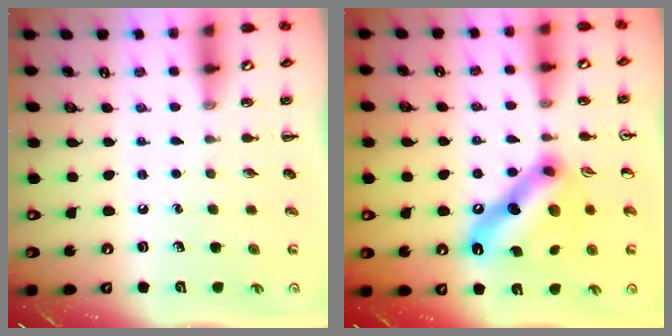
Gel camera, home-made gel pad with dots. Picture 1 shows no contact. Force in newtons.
{"total": 17.0, "press": 17.0, "slide": 1.2}